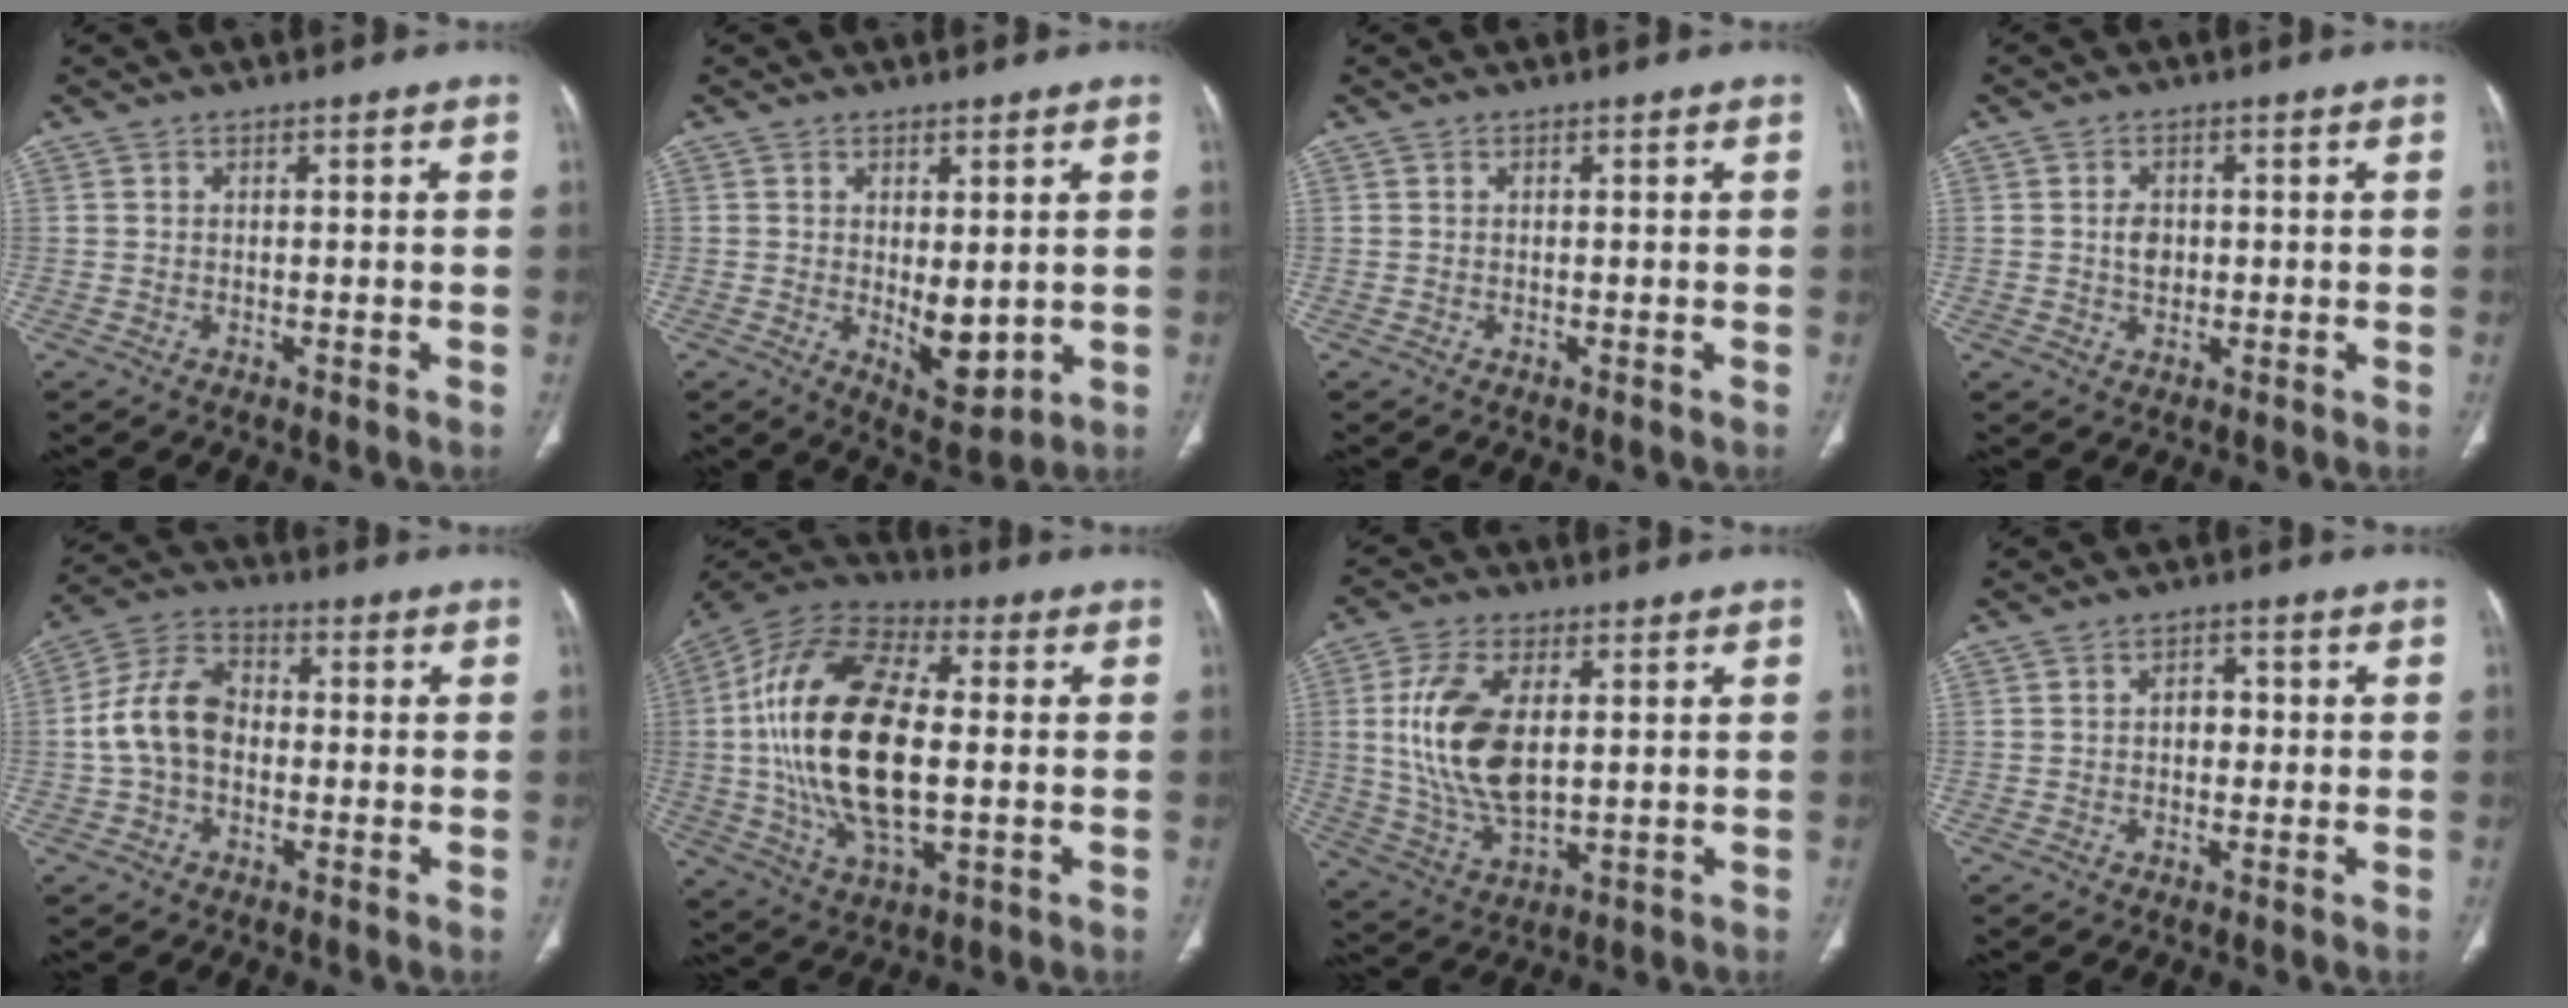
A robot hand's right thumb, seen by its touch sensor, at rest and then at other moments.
{"total": 6.7, "force": [-0.2, 3.3, 5.9], "torque": [-0.070, -0.019, 0.014]}
{"total": 0.0}
{"total": 3.2, "force": [0.1, 2.4, 2.1], "torque": [-0.029, 0.003, 0.002]}
{"total": 10.2, "force": [-0.9, 7.1, 7.3], "torque": [-0.133, 0.033, -0.029]}
{"total": 25.3, "force": [0.0, 12.3, 22.0], "torque": [-0.441, 0.007, -0.002]}
{"total": 15.1, "force": [2.2, 7.8, 12.7], "torque": [-0.258, -0.011, 0.049]}
{"total": 3.0, "force": [0.0, 2.2, 2.1], "torque": [-0.022, 0.010, -0.003]}